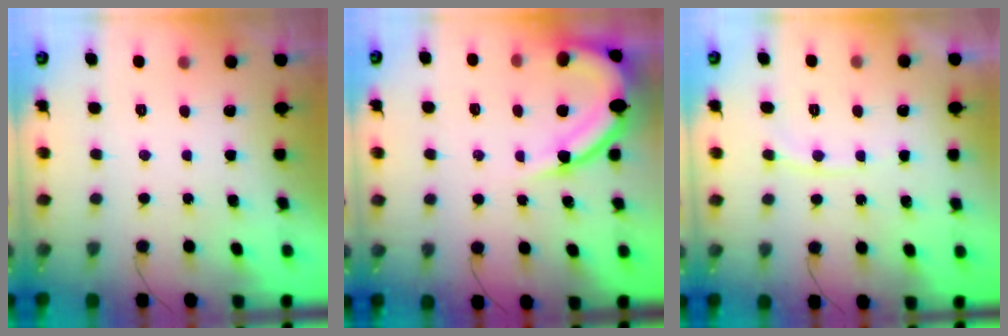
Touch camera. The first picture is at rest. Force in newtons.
{"total": 10.6, "press": 10.6, "slide": 0.8}
{"total": 5.9, "press": 5.8, "slide": 0.9}